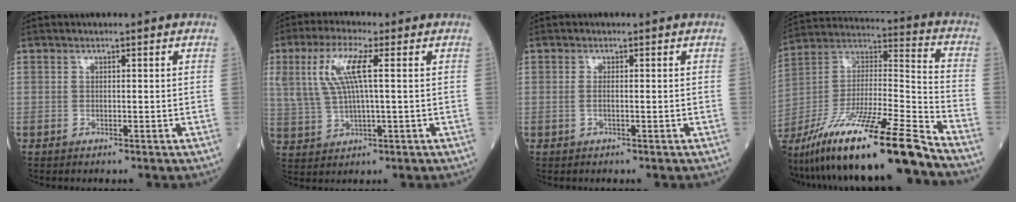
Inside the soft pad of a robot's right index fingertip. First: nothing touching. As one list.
[{"total": 8.6, "force": [2.5, 1.6, 8.1], "torque": [-0.187, 0.016, 0.052]}, {"total": 0.8, "force": [-0.2, 0.1, 0.8], "torque": [-0.018, 0.000, -0.005]}, {"total": 24.1, "force": [-17.9, 0.1, 16.1], "torque": [-0.304, -0.033, -0.324]}]